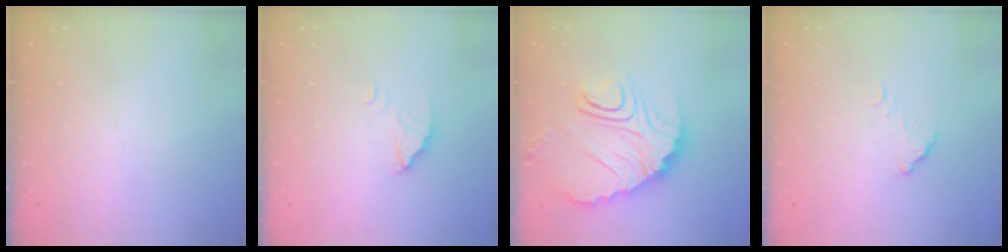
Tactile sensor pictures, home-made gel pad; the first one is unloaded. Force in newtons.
{"total": 2.7, "press": 2.7, "slide": 0.1}
{"total": 18.9, "press": 18.8, "slide": 1.9}
{"total": 5.7, "press": 5.7, "slide": 0.3}